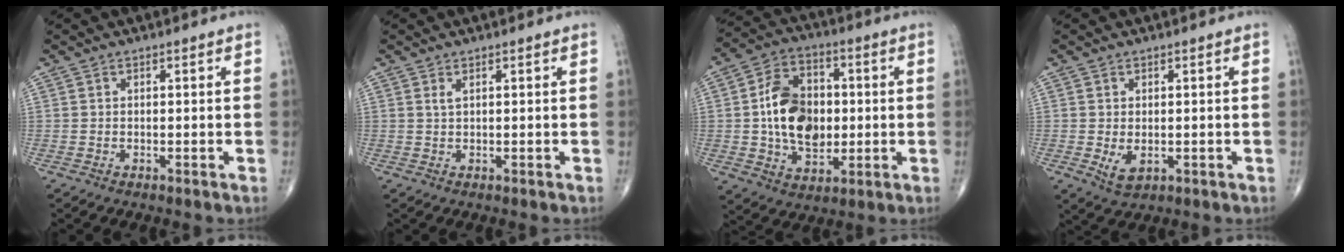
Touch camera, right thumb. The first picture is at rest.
{"total": 0.8, "force": [0.4, 0.2, 0.7], "torque": [-0.018, 0.002, 0.010]}
{"total": 15.0, "force": [0.2, 10.4, 10.8], "torque": [-0.161, 0.013, 0.004]}
{"total": 3.2, "force": [-0.4, 1.9, 2.5], "torque": [-0.037, -0.007, 0.003]}